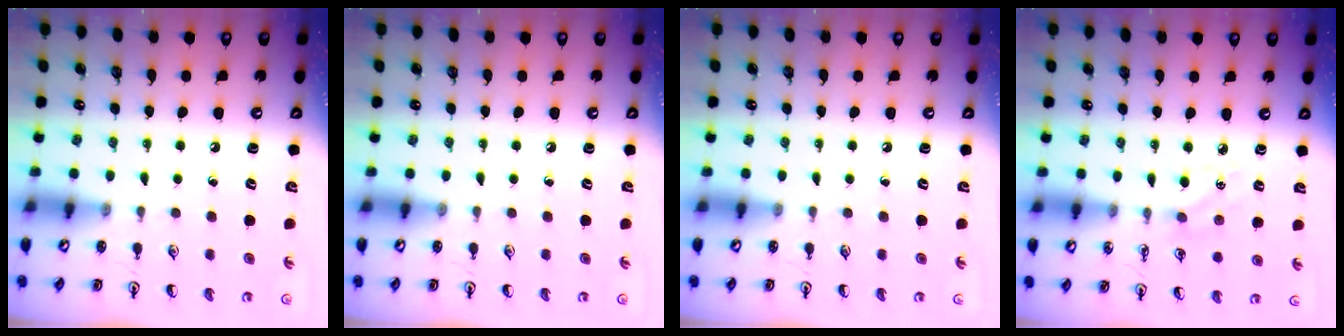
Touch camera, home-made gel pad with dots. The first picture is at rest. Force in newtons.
{"total": 0.0}
{"total": 0.0}
{"total": 5.7, "press": 5.7, "slide": 0.8}